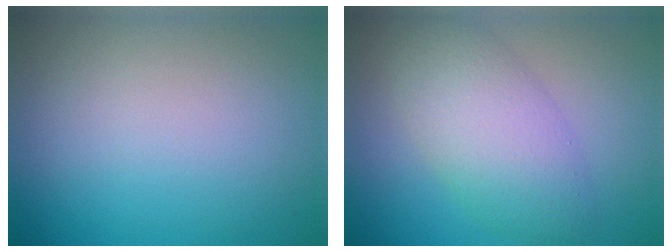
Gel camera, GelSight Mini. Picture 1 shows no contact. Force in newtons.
{"total": 5.6, "press": 5.6, "slide": 0.2}